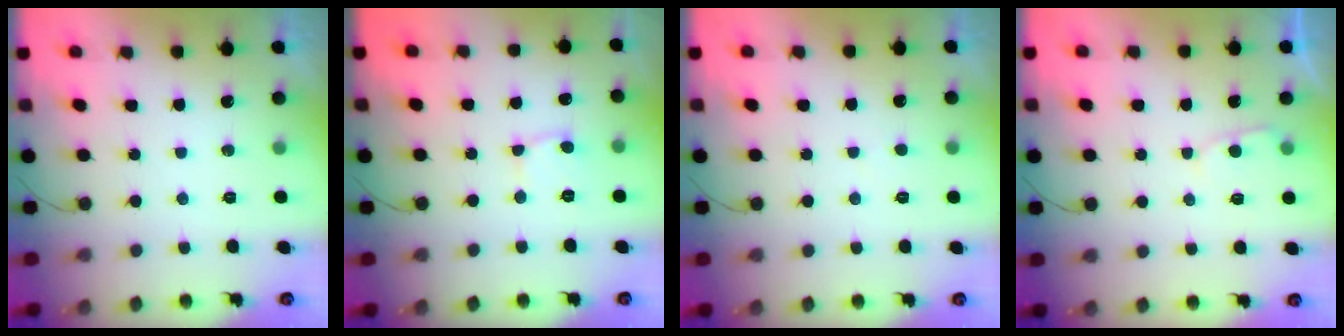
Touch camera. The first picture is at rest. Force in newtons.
{"total": 2.7, "press": 2.7, "slide": 0.2}
{"total": 2.6, "press": 2.6, "slide": 0.1}
{"total": 2.9, "press": 2.8, "slide": 0.3}